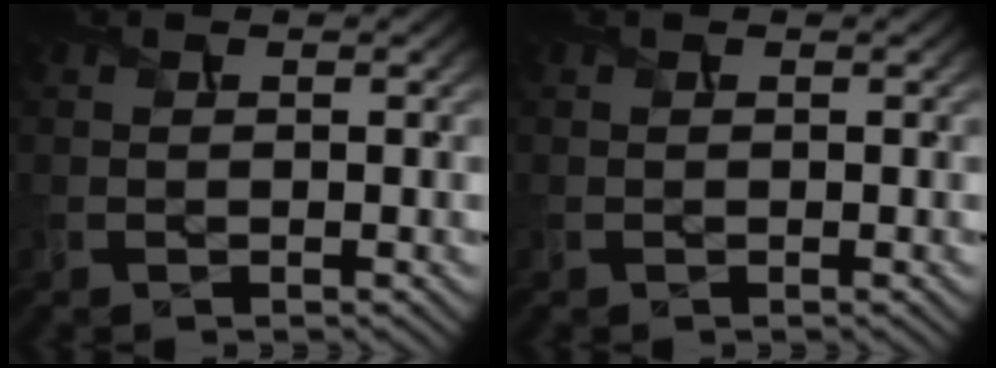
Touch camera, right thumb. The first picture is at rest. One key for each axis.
{"total": 0.0}